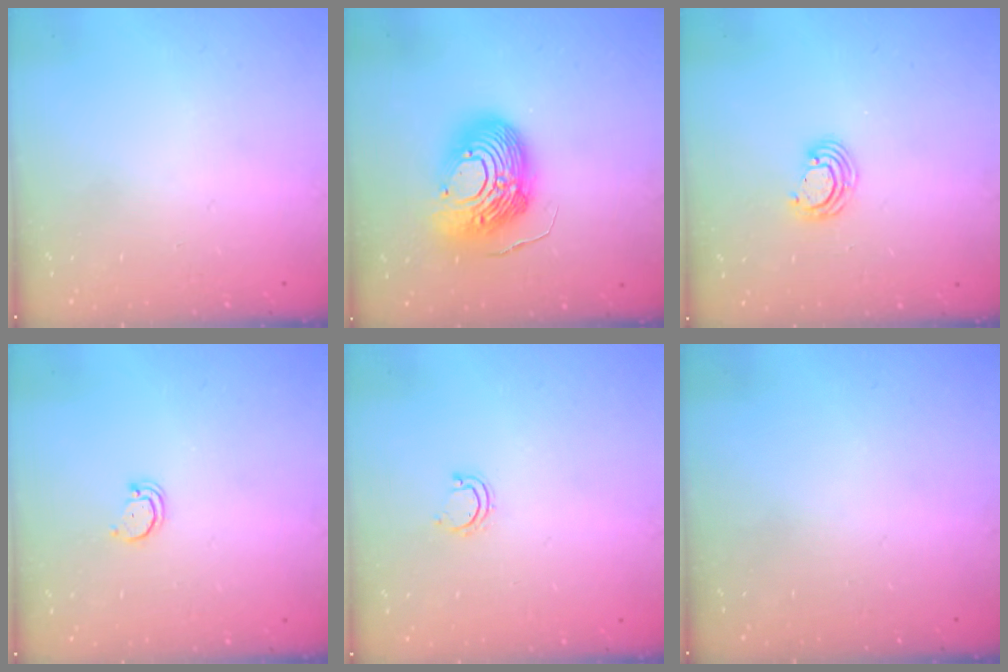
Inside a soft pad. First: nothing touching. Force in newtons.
{"total": 17.4, "press": 17.3, "slide": 1.6}
{"total": 4.8, "press": 4.8, "slide": 0.2}
{"total": 2.0, "press": 2.0, "slide": 0.2}
{"total": 3.0, "press": 3.0, "slide": 0.2}
{"total": 0.0}